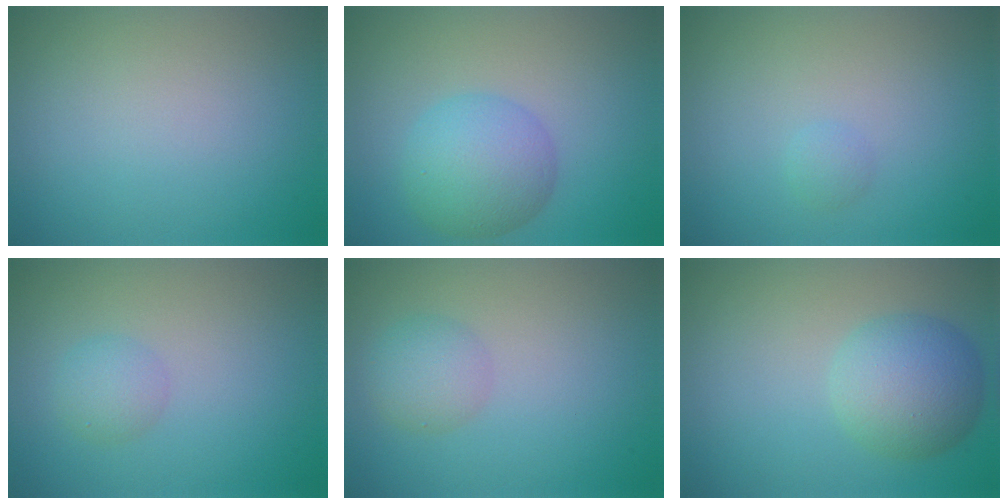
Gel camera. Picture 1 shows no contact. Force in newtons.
{"total": 5.1, "press": 5.1, "slide": 0.2}
{"total": 0.7, "press": 0.7, "slide": 0.1}
{"total": 1.8, "press": 1.8, "slide": 0.0}
{"total": 2.4, "press": 2.4, "slide": 0.0}
{"total": 5.1, "press": 5.1, "slide": 0.1}